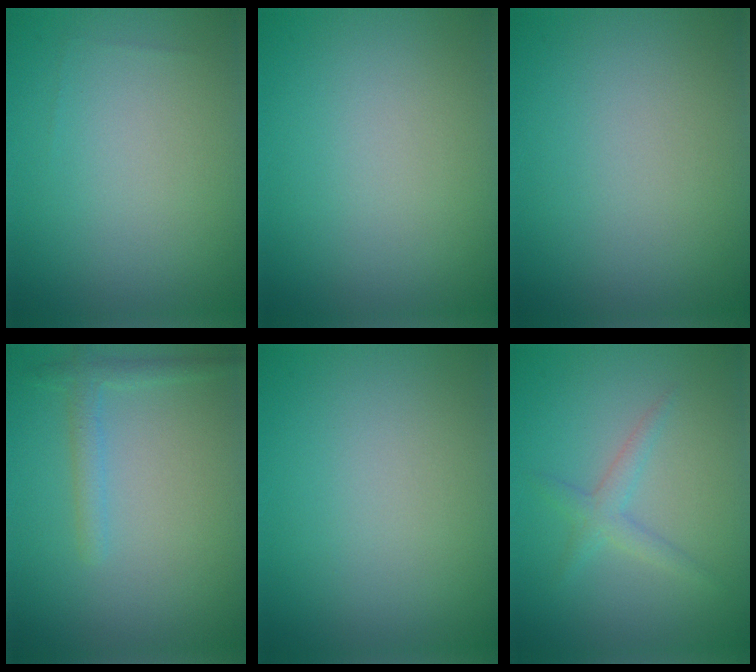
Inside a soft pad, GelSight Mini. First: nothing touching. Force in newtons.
{"total": 0.0}
{"total": 0.0}
{"total": 1.7, "press": 1.7, "slide": 0.1}
{"total": 0.0}
{"total": 1.8, "press": 1.8, "slide": 0.1}